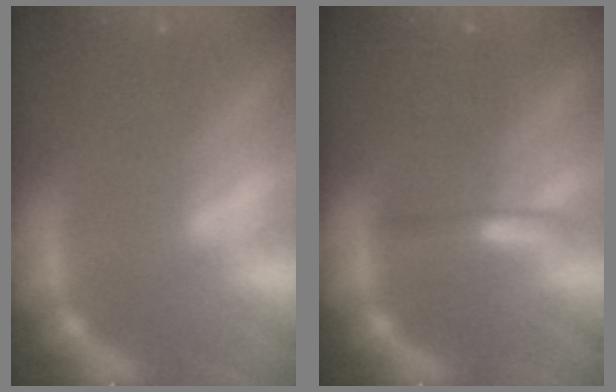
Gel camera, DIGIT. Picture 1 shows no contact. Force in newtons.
{"total": 1.4}